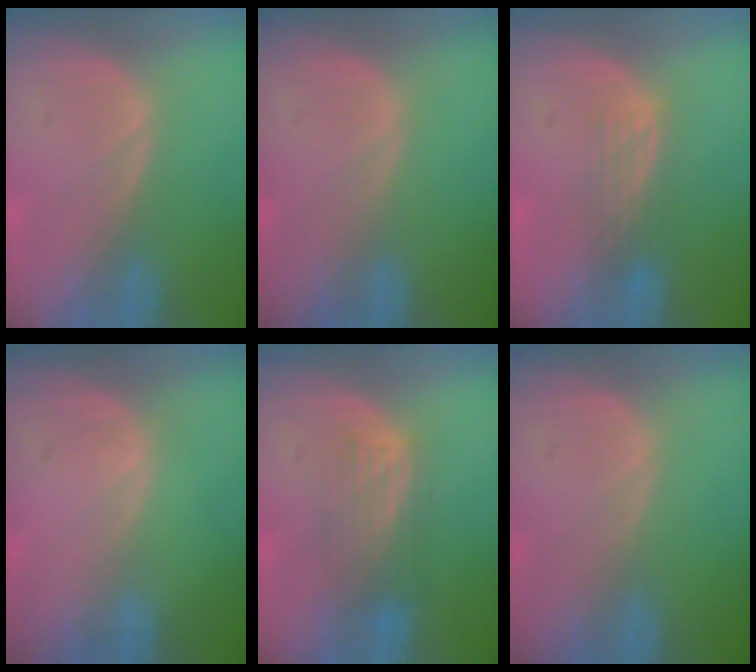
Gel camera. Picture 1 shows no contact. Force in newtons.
{"total": 0.0}
{"total": 3.0, "press": 2.7, "slide": 1.3}
{"total": 0.0}
{"total": 4.2, "press": 4.2, "slide": 0.1}
{"total": 0.0}